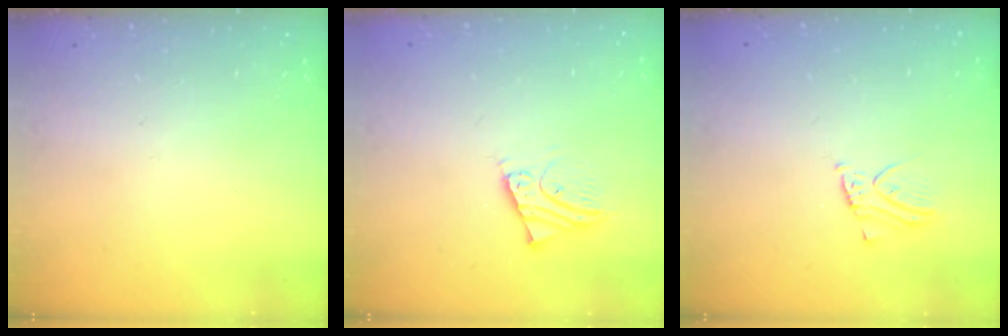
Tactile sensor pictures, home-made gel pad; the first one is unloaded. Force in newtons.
{"total": 3.5, "press": 3.5, "slide": 0.3}
{"total": 3.0, "press": 3.0, "slide": 0.1}